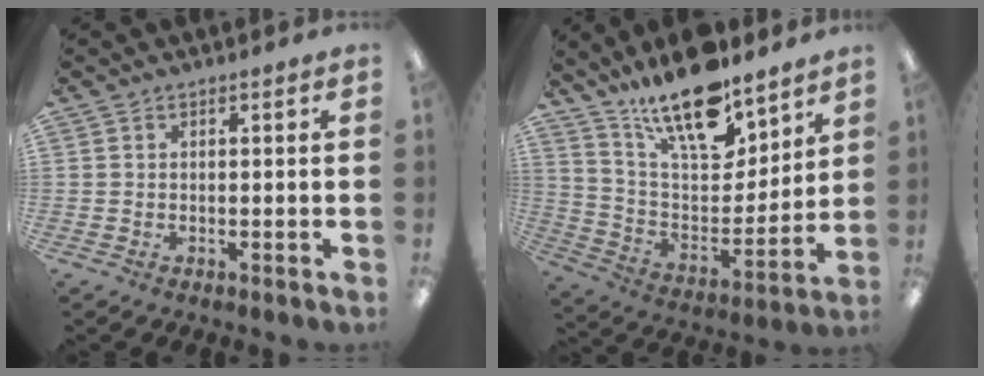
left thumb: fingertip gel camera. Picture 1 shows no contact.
{"total": 19.5, "force": [15.0, 6.6, 10.6], "torque": [-0.187, -0.099, 0.259]}